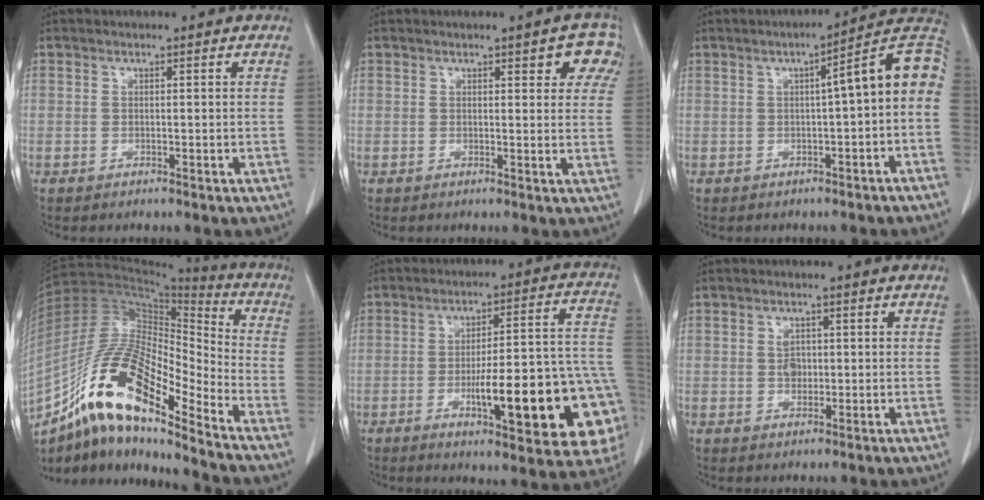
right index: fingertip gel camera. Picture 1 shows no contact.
{"total": 4.9, "force": [2.6, 1.8, 3.8], "torque": [-0.030, 0.006, 0.021]}
{"total": 9.1, "force": [0.0, 1.1, 9.0], "torque": [-0.114, 0.033, -0.007]}
{"total": 20.3, "force": [-13.4, 4.0, 14.8], "torque": [-0.302, 0.001, -0.241]}
{"total": 22.2, "force": [-6.3, 4.0, 20.9], "torque": [-0.201, 0.022, -0.073]}
{"total": 2.6, "force": [0.1, 1.8, 1.9], "torque": [-0.031, 0.001, 0.004]}